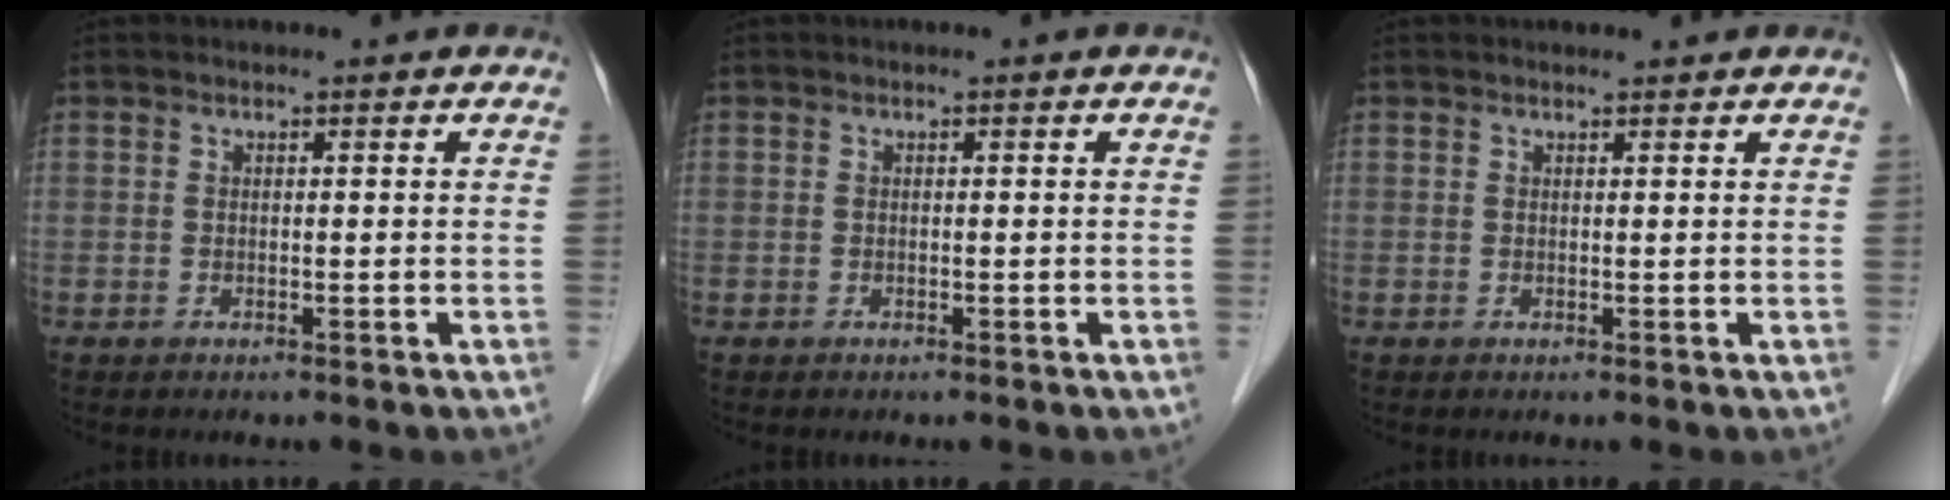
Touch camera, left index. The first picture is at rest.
{"total": 0.0}
{"total": 1.4, "force": [1.4, 0.2, 0.2], "torque": [-0.011, 0.005, 0.018]}